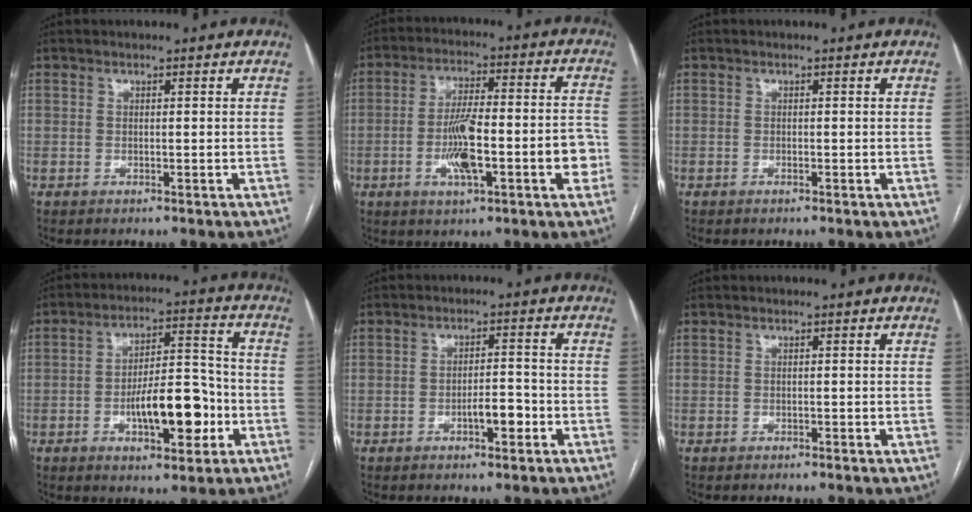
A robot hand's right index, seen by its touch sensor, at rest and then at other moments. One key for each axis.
{"total": 13.4, "fx": -3.5, "fy": 2.9, "fz": 12.6, "tx": -0.203, "ty": 0.027, "tz": -0.049}
{"total": 0.0}
{"total": 11.9, "fx": -3.6, "fy": 4.1, "fz": 10.6, "tx": -0.166, "ty": 0.018, "tz": -0.053}
{"total": 3.8, "fx": -1.7, "fy": 1.1, "fz": 3.2, "tx": -0.046, "ty": 0.005, "tz": -0.028}
{"total": 0.0}